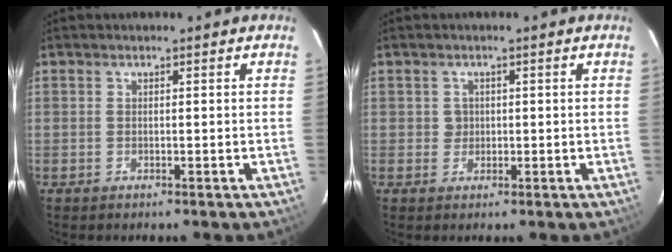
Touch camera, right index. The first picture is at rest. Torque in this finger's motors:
{"motor_torque": [-0.17, 0.08, 0.02, 0.00]}